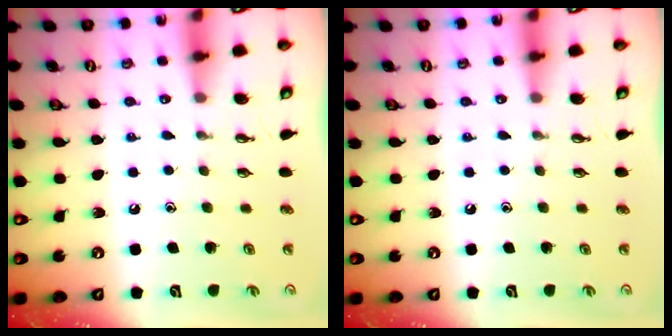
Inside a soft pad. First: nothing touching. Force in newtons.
{"total": 0.0}